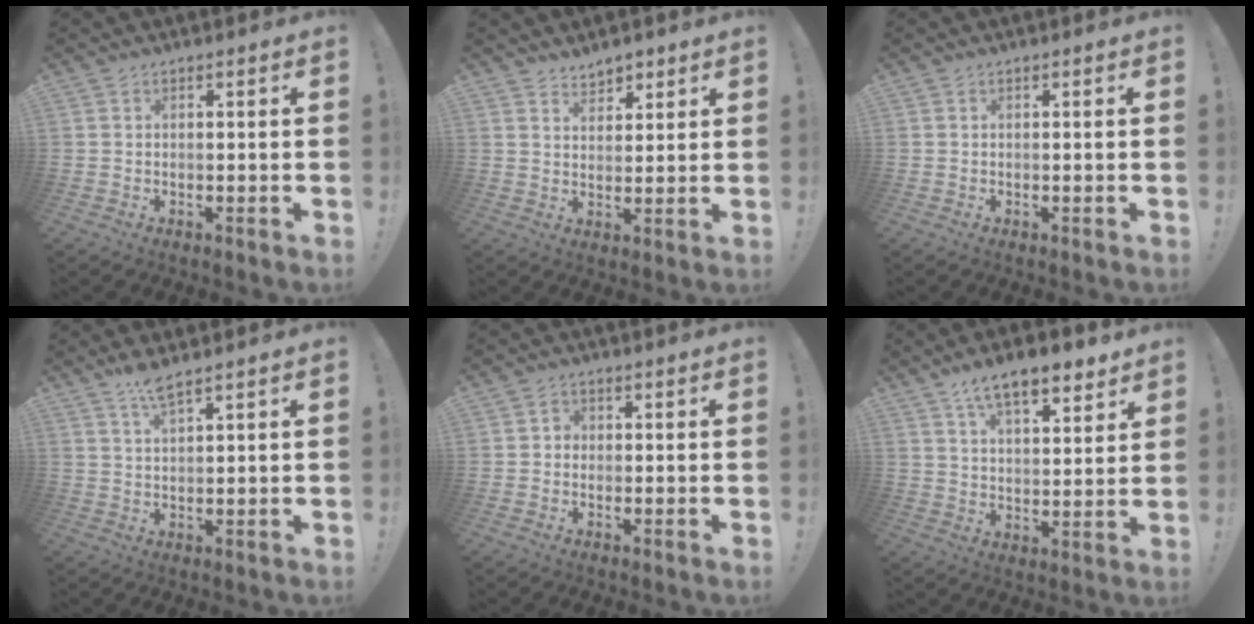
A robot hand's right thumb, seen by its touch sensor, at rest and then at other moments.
{"total": 4.9, "force": [4.1, 2.6, 0.6], "torque": [0.003, -0.031, 0.076]}
{"total": 0.0}
{"total": 4.8, "force": [3.8, 0.3, 2.9], "torque": [-0.048, -0.019, 0.063]}
{"total": 2.0, "force": [-0.8, 1.7, 0.7], "torque": [-0.013, 0.009, -0.015]}
{"total": 11.3, "force": [7.9, 4.1, 7.0], "torque": [-0.104, -0.042, 0.136]}